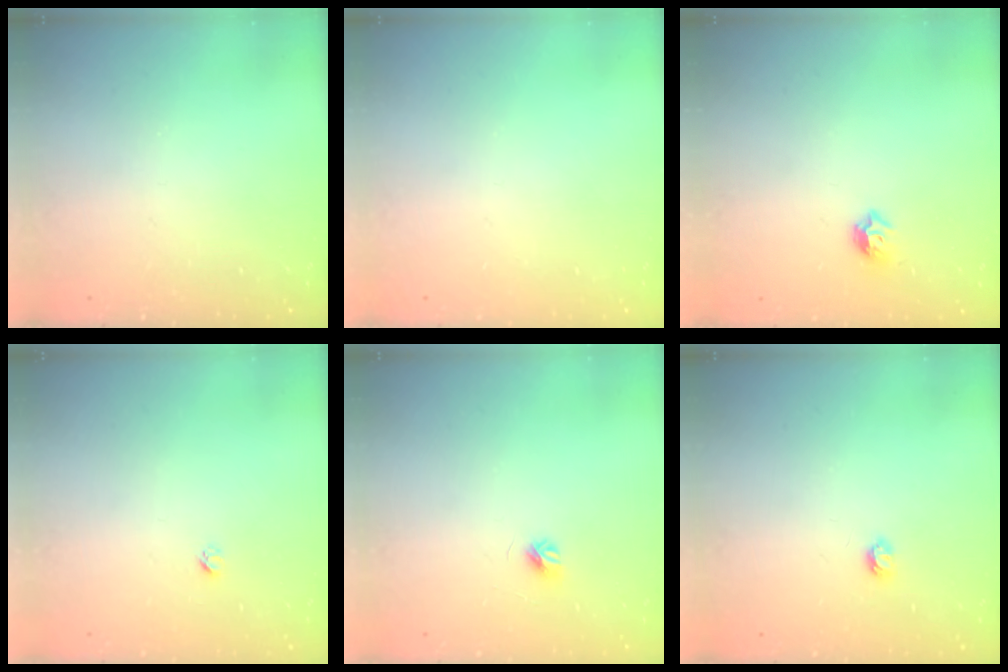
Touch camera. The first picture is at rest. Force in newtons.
{"total": 0.0}
{"total": 5.3, "press": 5.2, "slide": 1.2}
{"total": 1.9, "press": 1.9, "slide": 0.1}
{"total": 4.1, "press": 4.0, "slide": 0.4}
{"total": 3.4, "press": 3.4, "slide": 0.5}